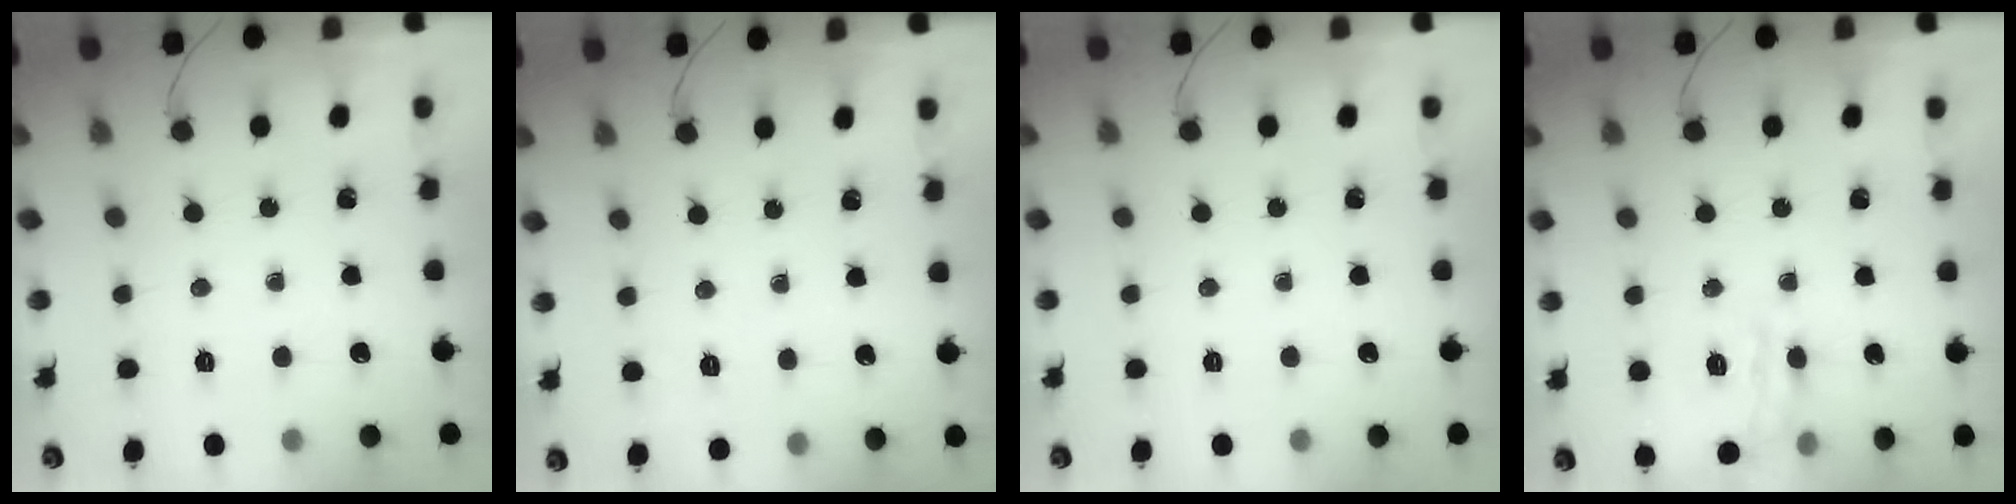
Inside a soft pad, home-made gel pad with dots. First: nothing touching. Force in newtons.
{"total": 1.9, "press": 1.0, "slide": 1.6}
{"total": 0.0}
{"total": 11.7, "press": 11.6, "slide": 0.8}